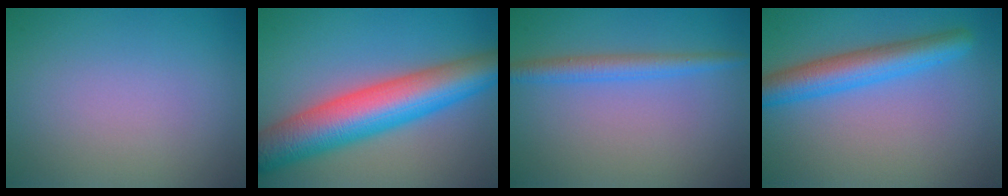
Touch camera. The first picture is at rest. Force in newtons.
{"total": 10.5, "press": 10.5, "slide": 0.3}
{"total": 2.6, "press": 2.6, "slide": 0.1}
{"total": 5.0, "press": 5.0, "slide": 0.1}